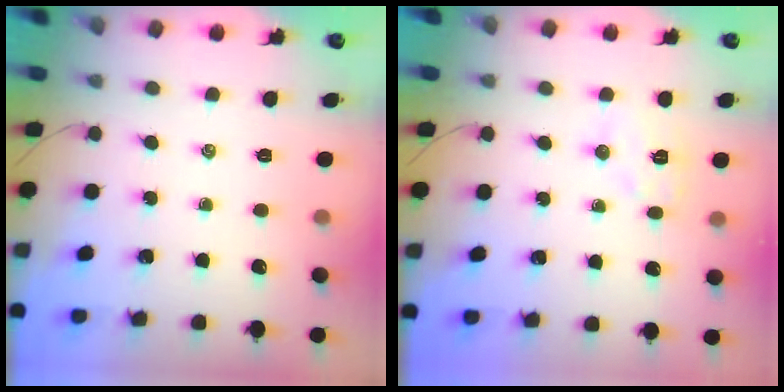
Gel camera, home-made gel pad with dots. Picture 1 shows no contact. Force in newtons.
{"total": 6.7, "press": 6.6, "slide": 0.9}